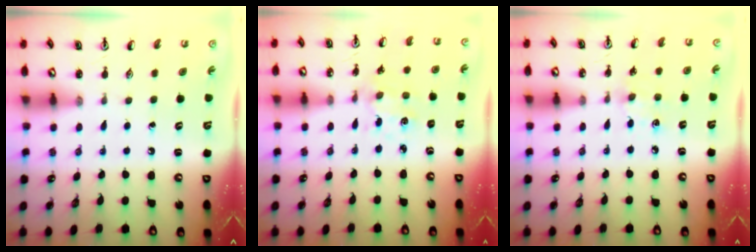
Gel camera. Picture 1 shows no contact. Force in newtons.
{"total": 1.9, "press": 1.9, "slide": 0.3}
{"total": 7.2, "press": 7.2, "slide": 0.8}